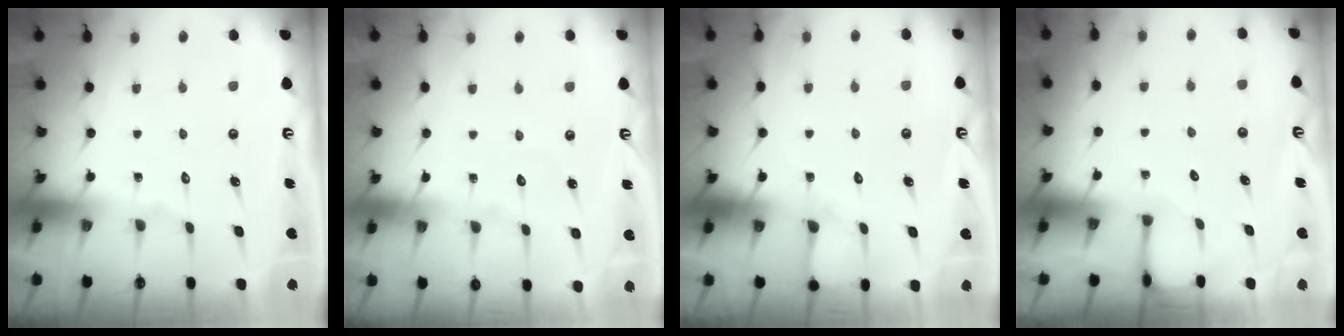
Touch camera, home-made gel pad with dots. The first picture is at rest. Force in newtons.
{"total": 2.7, "press": 2.7, "slide": 0.3}
{"total": 5.2, "press": 5.2, "slide": 0.6}
{"total": 1.9, "press": 1.9, "slide": 0.2}